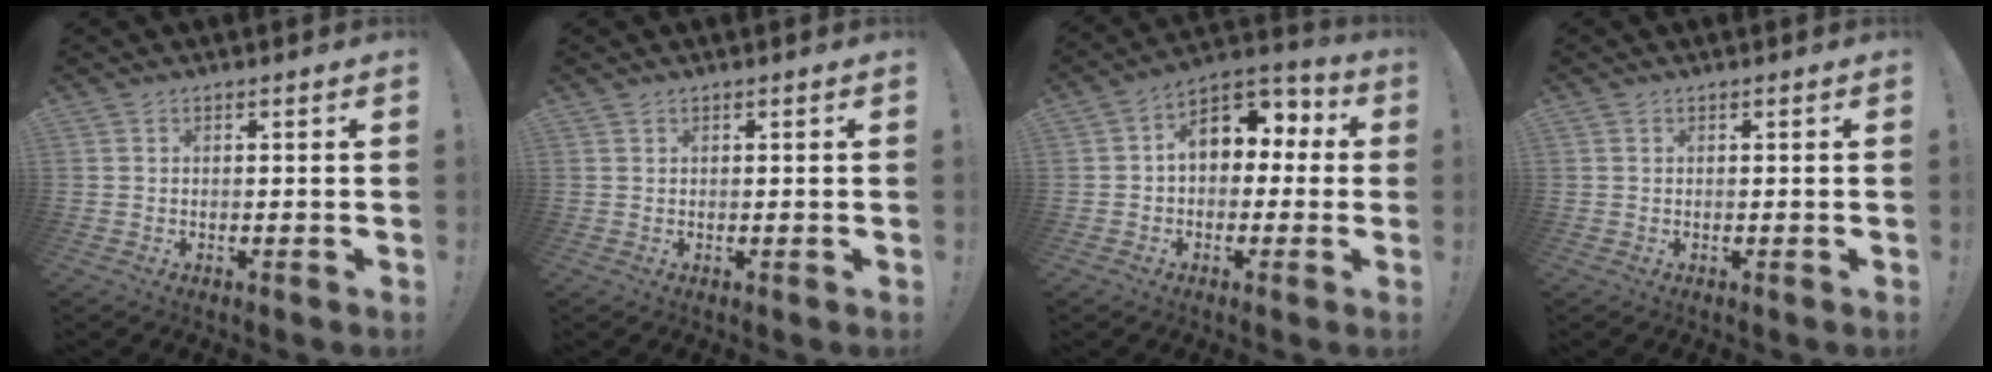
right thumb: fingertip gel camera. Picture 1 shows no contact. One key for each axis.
{"total": 0.0}
{"total": 10.9, "fx": 2.4, "fy": 8.2, "fz": 6.9, "tx": -0.094, "ty": 0.001, "tz": 0.049}
{"total": 0.0}